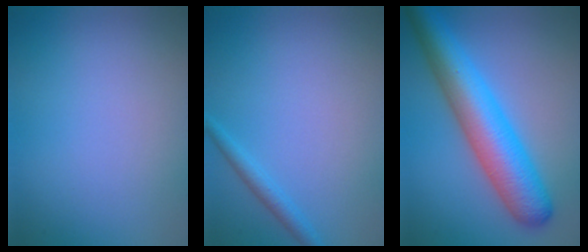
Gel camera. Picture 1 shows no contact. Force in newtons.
{"total": 1.4, "press": 1.4, "slide": 0.1}
{"total": 7.8, "press": 7.8, "slide": 0.3}